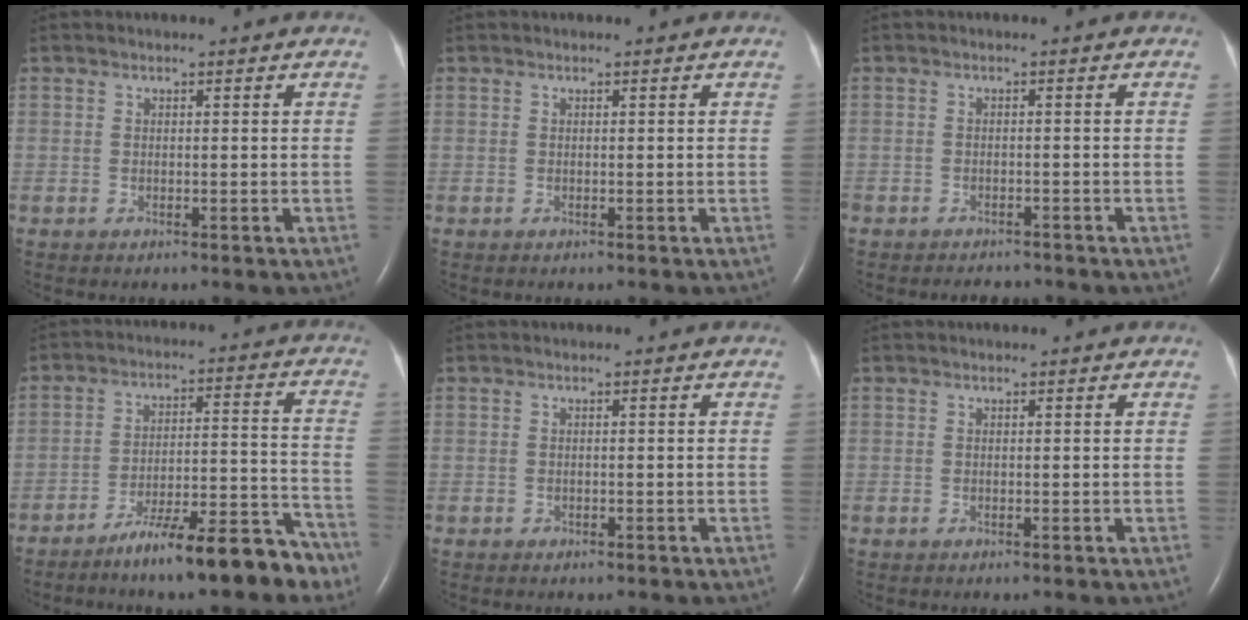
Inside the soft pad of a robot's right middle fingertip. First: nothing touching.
{"total": 0.0}
{"total": 2.9, "force": [-2.6, 1.1, 0.5], "torque": [-0.011, -0.003, -0.036]}
{"total": 13.1, "force": [-10.0, 2.3, 8.1], "torque": [-0.109, 0.031, -0.160]}
{"total": 0.0}
{"total": 0.0}